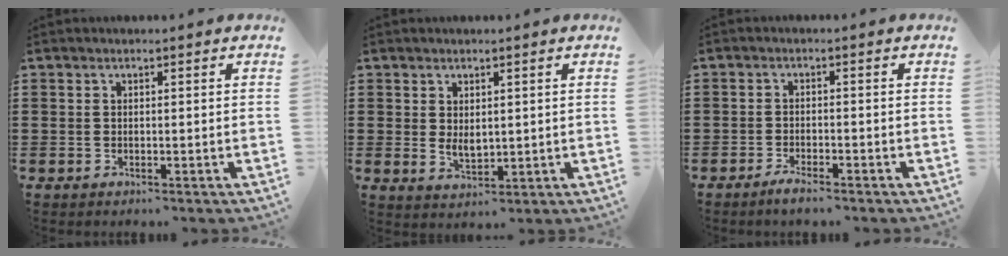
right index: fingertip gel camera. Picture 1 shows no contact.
{"total": 2.6, "force": [0.9, 1.4, 1.9], "torque": [-0.038, 0.003, 0.018]}
{"total": 2.0, "force": [-1.8, 0.1, 0.8], "torque": [-0.016, 0.003, -0.034]}